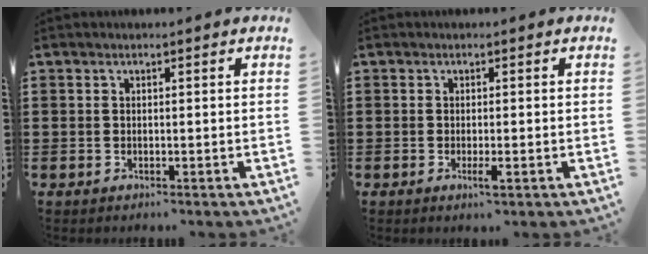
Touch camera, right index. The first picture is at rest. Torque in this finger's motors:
{"motor_torque": [0.38, -0.01, 0.00, 0.01]}